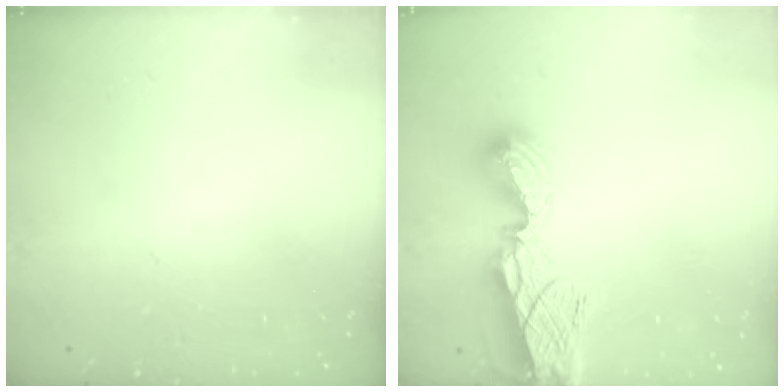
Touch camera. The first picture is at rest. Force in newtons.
{"total": 9.7, "press": 9.7, "slide": 0.9}